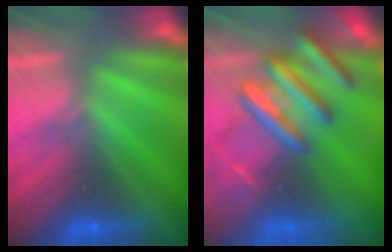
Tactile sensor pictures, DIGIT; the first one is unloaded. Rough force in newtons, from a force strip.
{"total": 9.1}